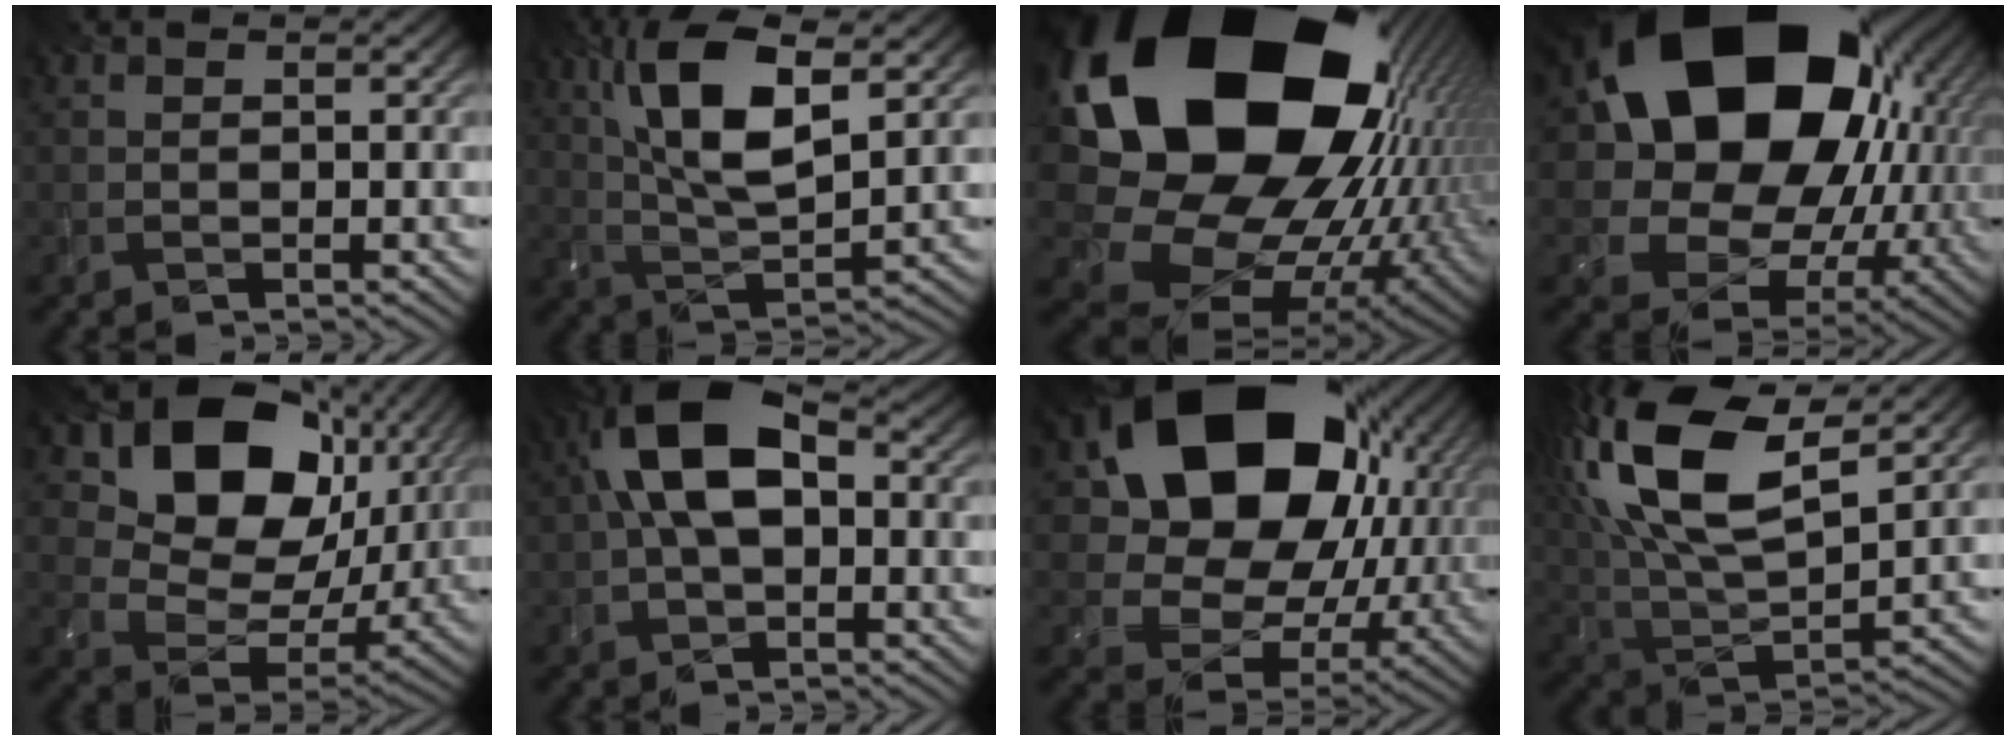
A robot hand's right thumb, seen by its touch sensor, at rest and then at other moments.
{"total": 11.9, "force": [4.5, 4.2, 10.1], "torque": [-0.215, 0.008, 0.088]}
{"total": 23.5, "force": [6.6, 17.3, 14.4], "torque": [-0.318, -0.066, 0.144]}
{"total": 22.2, "force": [6.6, 17.1, 12.5], "torque": [-0.282, -0.029, 0.153]}
{"total": 16.3, "force": [6.9, 11.3, 9.5], "torque": [-0.178, 0.002, 0.129]}
{"total": 10.2, "force": [1.2, 5.7, 8.4], "torque": [-0.173, 0.021, 0.008]}
{"total": 19.9, "force": [6.1, 15.2, 11.2], "torque": [-0.231, -0.008, 0.136]}
{"total": 18.6, "force": [8.5, 8.3, 14.3], "torque": [-0.333, 0.045, 0.137]}